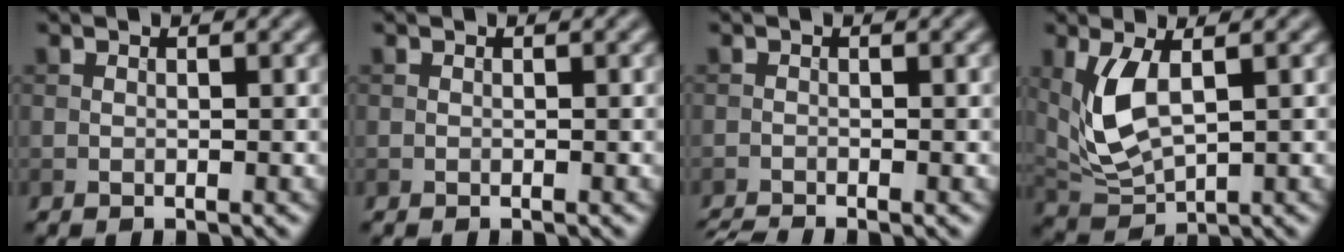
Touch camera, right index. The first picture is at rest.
{"total": 0.0}
{"total": 2.0, "force": [-1.9, 0.0, 0.8], "torque": [-0.017, -0.007, -0.041]}
{"total": 5.4, "force": [1.1, 2.6, 4.6], "torque": [-0.113, -0.007, 0.031]}